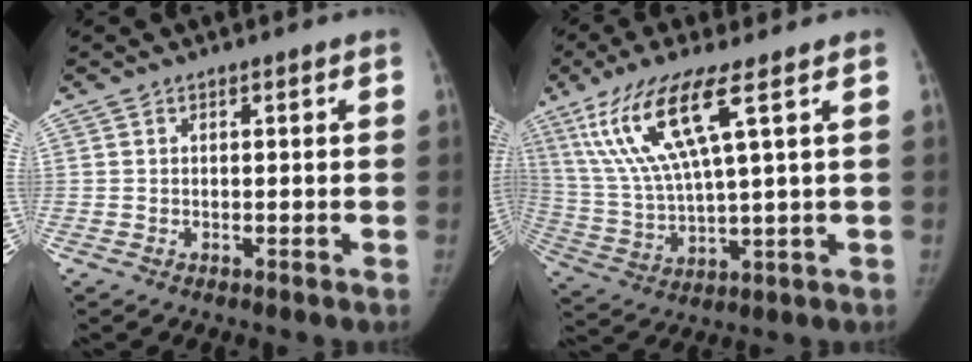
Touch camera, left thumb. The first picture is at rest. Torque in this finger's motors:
{"motor_torque": [0.15, 0.22, 1.62, -1.16, 0.15]}